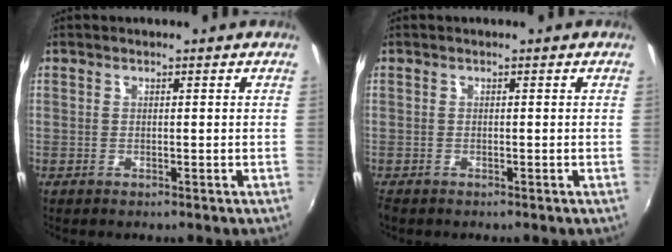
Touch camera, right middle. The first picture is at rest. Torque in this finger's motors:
{"motor_torque": [0.29, -0.32, 0.06, 0.01]}